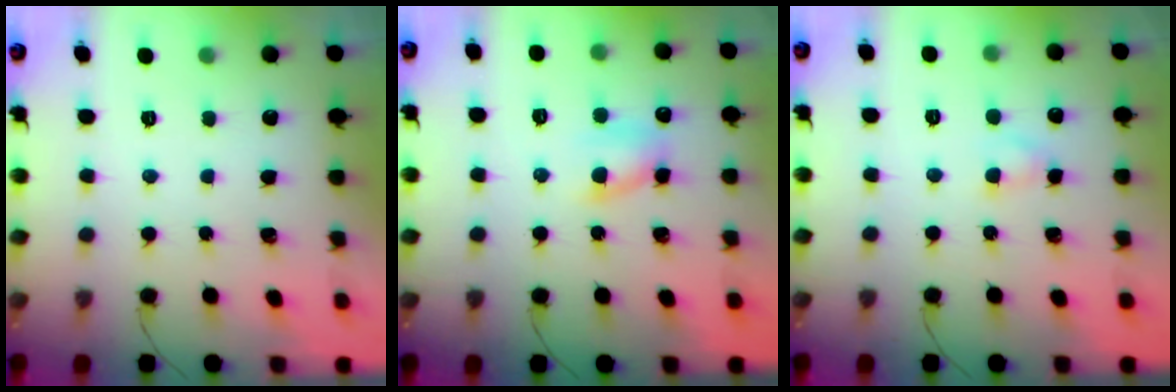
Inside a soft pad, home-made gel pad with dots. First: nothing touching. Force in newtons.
{"total": 6.9, "press": 6.7, "slide": 1.4}
{"total": 2.8, "press": 2.6, "slide": 1.0}